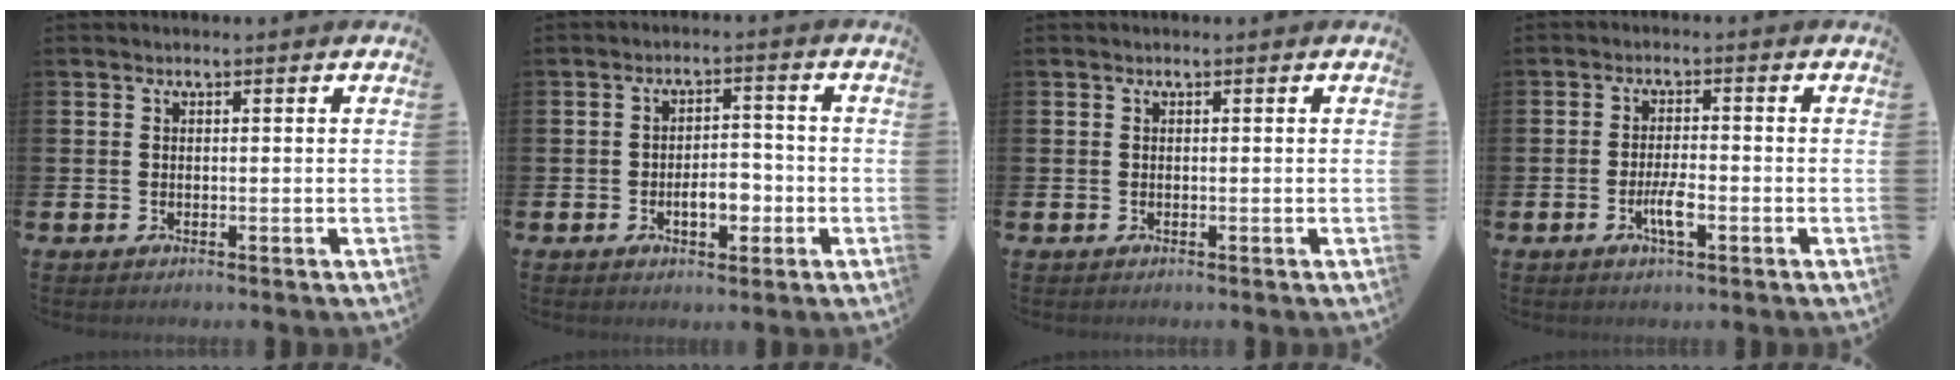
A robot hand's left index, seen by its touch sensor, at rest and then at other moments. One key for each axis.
{"total": 4.4, "fx": -1.4, "fy": 2.4, "fz": 3.4, "tx": -0.046, "ty": 0.002, "tz": -0.031}
{"total": 0.0}
{"total": 3.5, "fx": -1.2, "fy": 0.9, "fz": 3.1, "tx": -0.054, "ty": -0.003, "tz": -0.026}